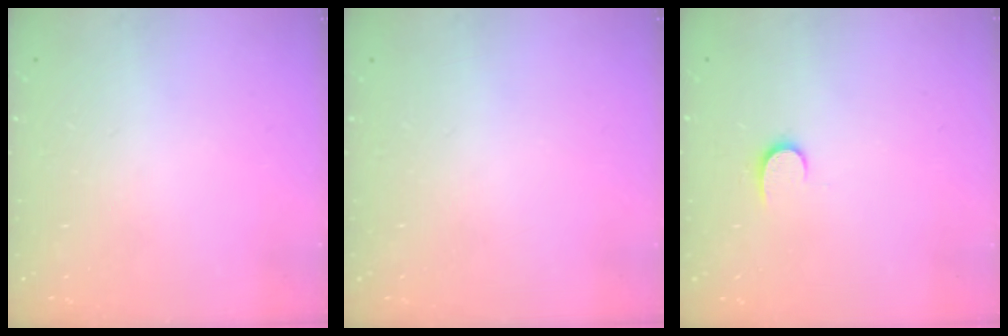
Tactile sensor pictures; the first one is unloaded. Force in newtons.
{"total": 0.0}
{"total": 6.5, "press": 6.5, "slide": 0.7}